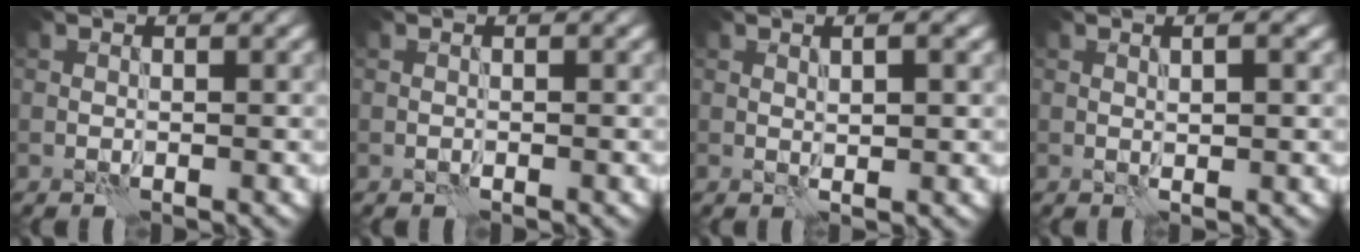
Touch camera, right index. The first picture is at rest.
{"total": 0.0}
{"total": 2.0, "force": [0.6, 0.2, 1.8], "torque": [-0.026, 0.001, 0.011]}
{"total": 1.7, "force": [0.4, 0.2, 1.7], "torque": [-0.025, 0.001, 0.007]}